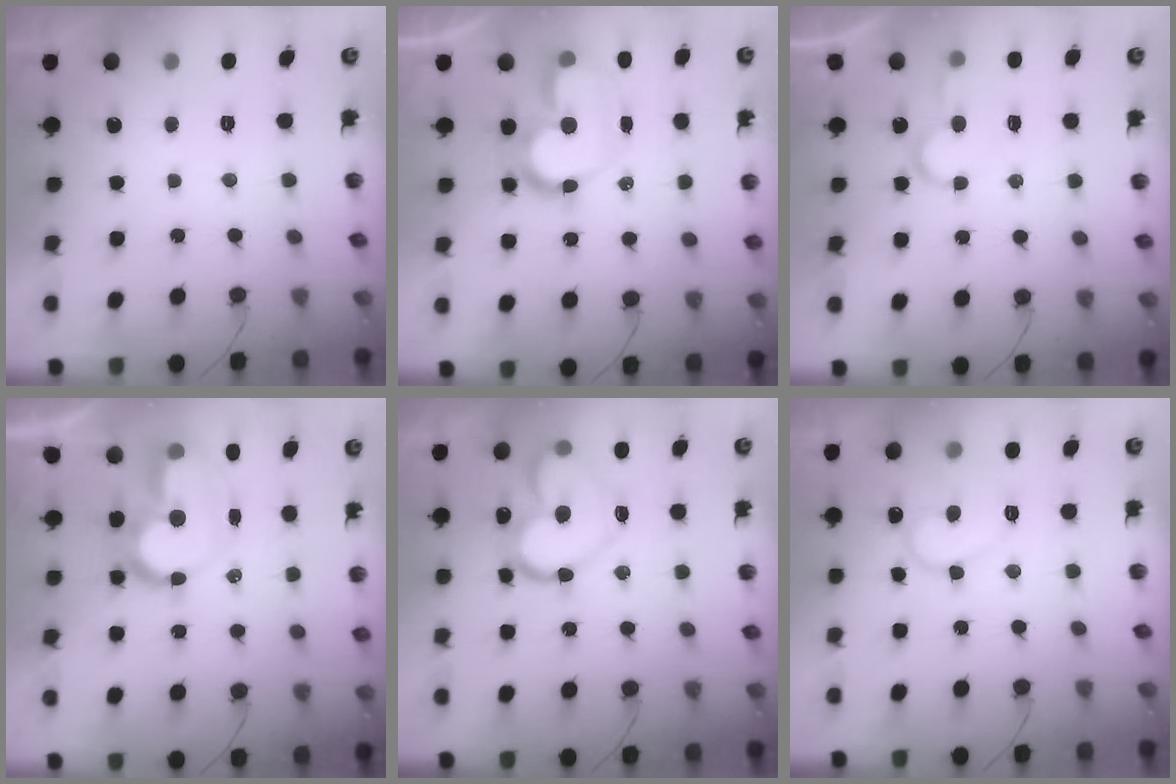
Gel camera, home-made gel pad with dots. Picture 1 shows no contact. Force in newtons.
{"total": 13.6, "press": 13.5, "slide": 1.3}
{"total": 6.1, "press": 6.1, "slide": 0.5}
{"total": 13.1, "press": 13.0, "slide": 1.5}
{"total": 18.8, "press": 18.7, "slide": 2.3}
{"total": 11.1, "press": 11.0, "slide": 1.1}